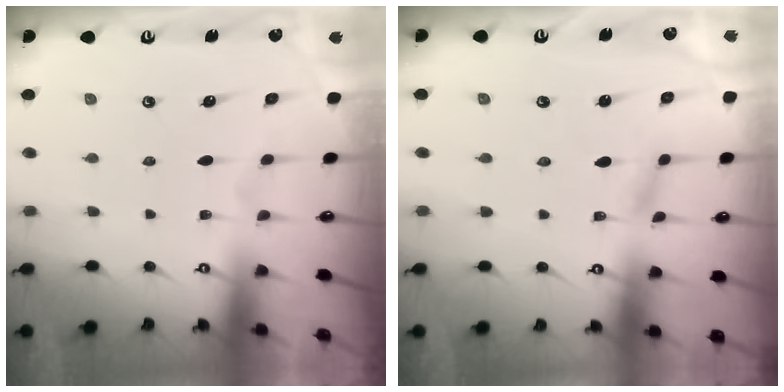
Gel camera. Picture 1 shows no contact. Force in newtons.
{"total": 2.4, "press": 2.4, "slide": 0.1}